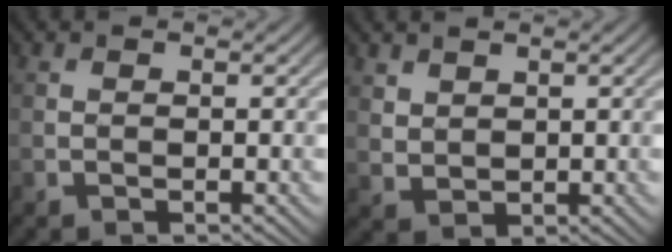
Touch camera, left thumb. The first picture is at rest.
{"total": 2.6, "force": [1.9, 1.4, 1.0], "torque": [-0.027, -0.003, 0.048]}